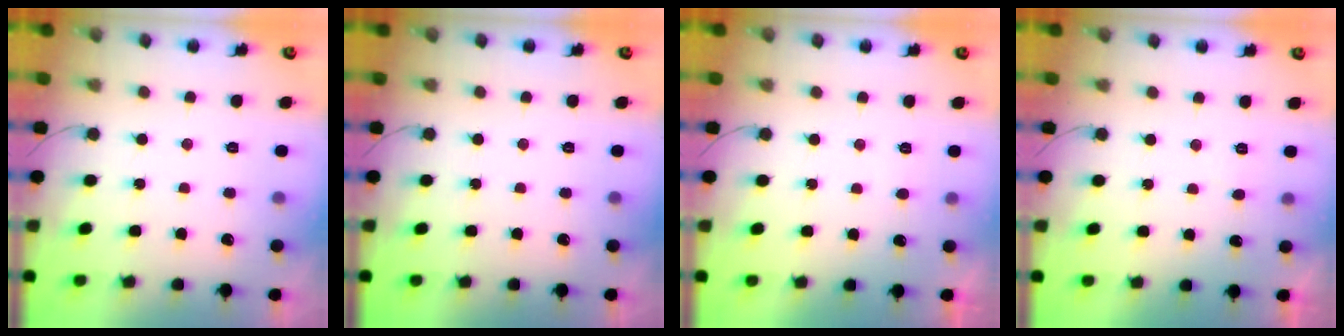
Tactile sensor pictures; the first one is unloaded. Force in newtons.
{"total": 0.0}
{"total": 2.3, "press": 2.3, "slide": 0.1}
{"total": 2.3, "press": 2.3, "slide": 0.2}